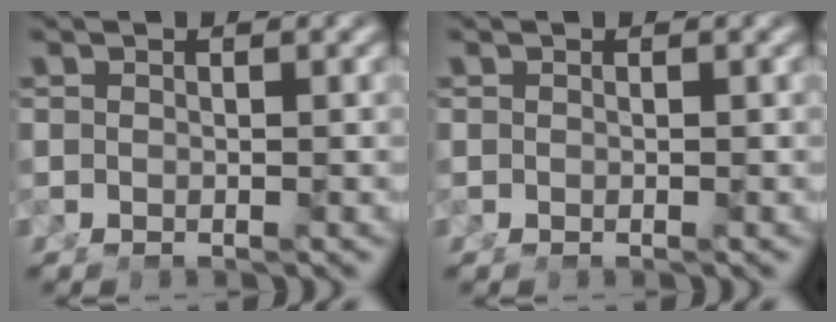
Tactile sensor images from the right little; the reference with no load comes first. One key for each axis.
{"total": 0.0}